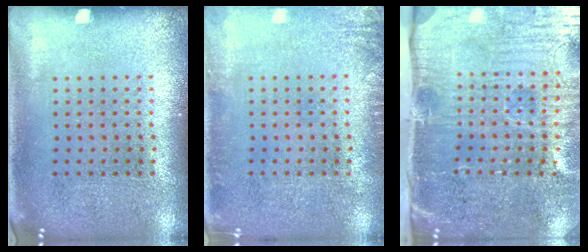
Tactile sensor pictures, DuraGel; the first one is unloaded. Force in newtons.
{"total": 1.4, "press": 1.4, "slide": 0.3}
{"total": 5.2, "press": 4.3, "slide": 2.9}